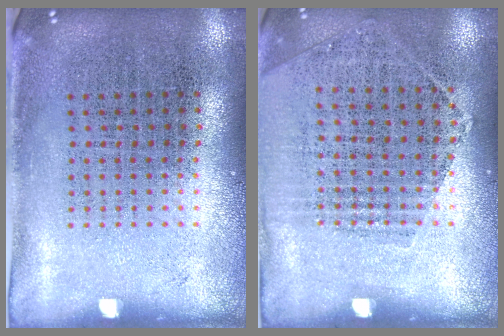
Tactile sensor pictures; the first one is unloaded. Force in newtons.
{"total": 1.2, "press": 1.0, "slide": 0.6}